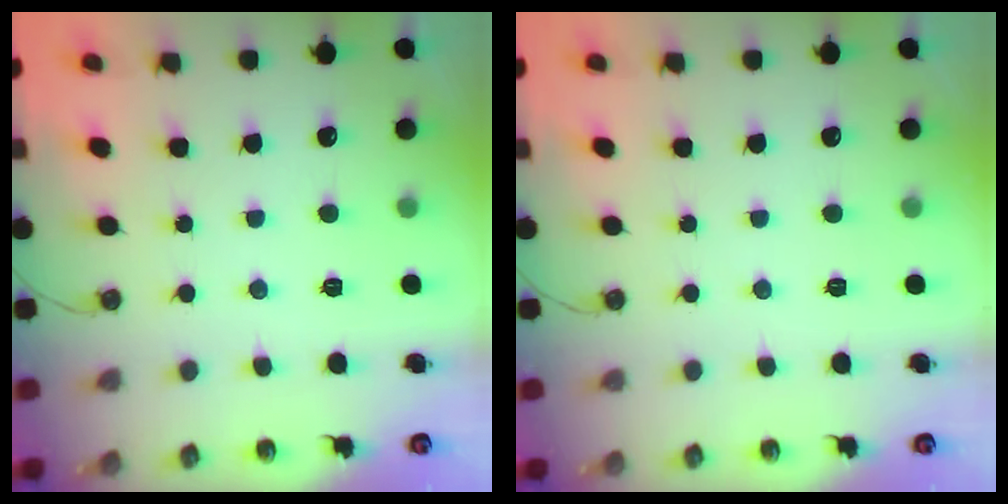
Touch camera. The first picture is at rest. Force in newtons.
{"total": 0.0}